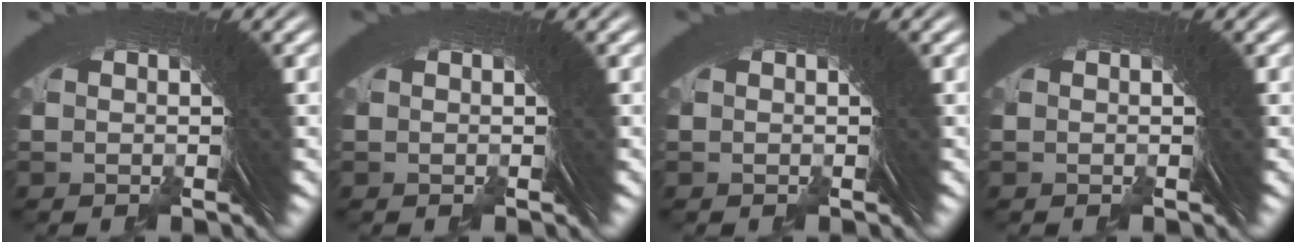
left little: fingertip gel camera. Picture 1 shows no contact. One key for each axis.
{"total": 0.0}
{"total": 0.0}
{"total": 0.0}